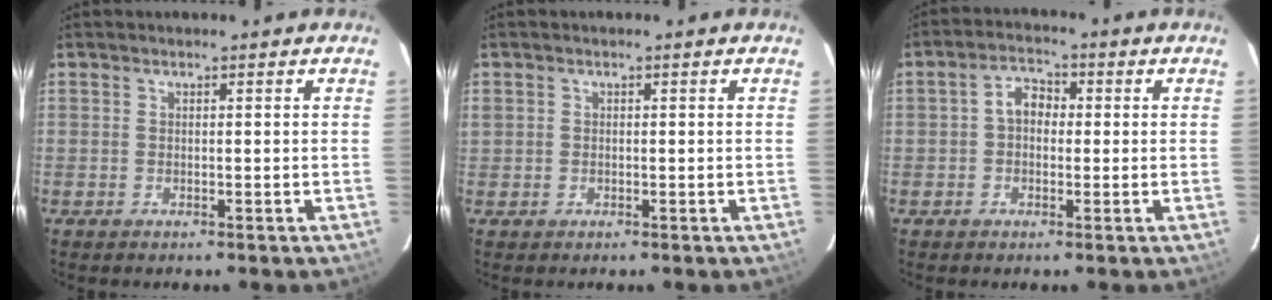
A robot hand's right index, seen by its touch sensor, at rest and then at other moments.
{"total": 0.9, "force": [0.0, 0.9, 0.1], "torque": [0.001, 0.001, -0.001]}
{"total": 4.2, "force": [0.0, 3.2, 2.7], "torque": [-0.049, 0.017, -0.002]}